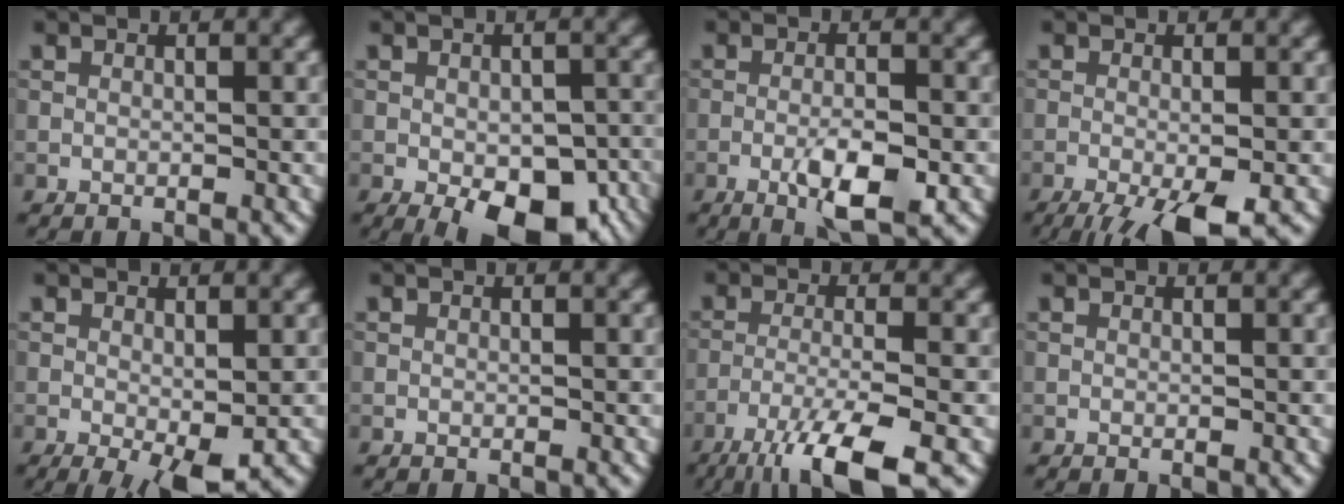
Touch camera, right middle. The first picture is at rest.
{"total": 9.7, "force": [-4.7, 4.5, 7.2], "torque": [-0.107, -0.024, -0.053]}
{"total": 4.6, "force": [-1.8, 1.0, 4.1], "torque": [-0.072, -0.001, -0.030]}
{"total": 6.4, "force": [-3.7, 1.5, 5.0], "torque": [-0.079, -0.011, -0.062]}
{"total": 3.0, "force": [-0.7, 0.8, 2.8], "torque": [-0.044, -0.014, -0.008]}
{"total": 0.0}
{"total": 7.9, "force": [-5.1, 1.4, 5.9], "torque": [-0.098, -0.009, -0.101]}
{"total": 0.0}